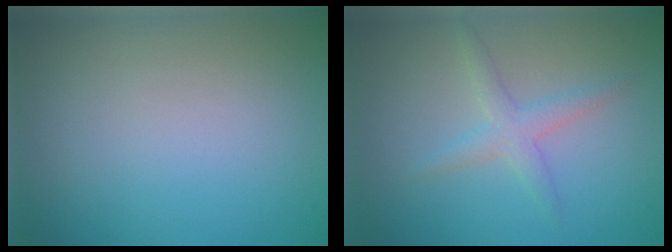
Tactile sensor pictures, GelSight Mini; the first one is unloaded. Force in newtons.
{"total": 2.1, "press": 2.1, "slide": 0.0}